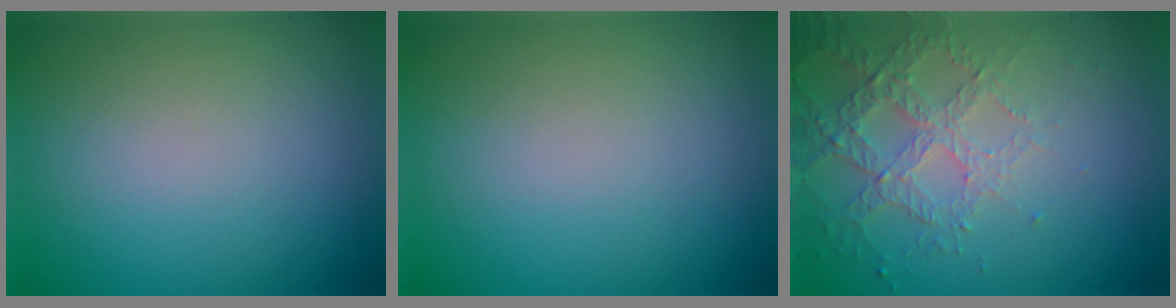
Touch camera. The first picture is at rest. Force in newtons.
{"total": 0.0}
{"total": 4.2, "press": 3.2, "slide": 2.7}